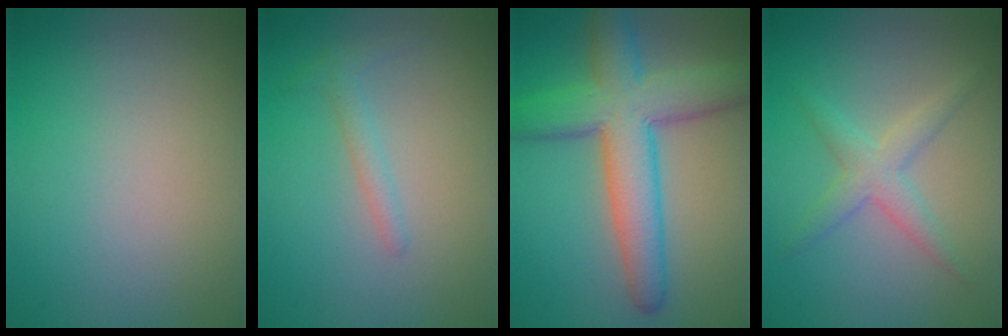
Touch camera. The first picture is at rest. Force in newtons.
{"total": 1.3, "press": 1.3, "slide": 0.1}
{"total": 8.1, "press": 8.1, "slide": 0.3}
{"total": 2.6, "press": 2.6, "slide": 0.1}